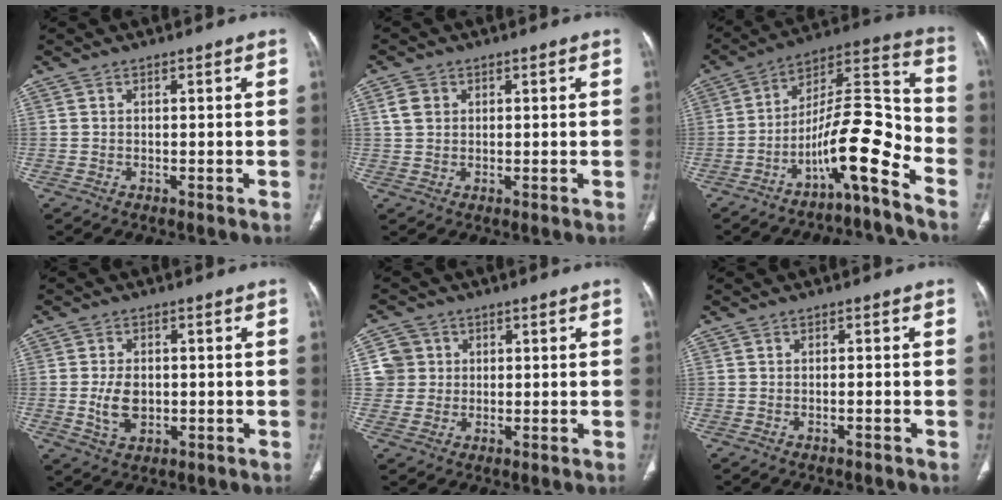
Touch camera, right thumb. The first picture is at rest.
{"total": 3.2, "force": [0.9, 2.6, 1.6], "torque": [-0.022, 0.004, 0.019]}
{"total": 14.6, "force": [-8.2, 3.1, 11.7], "torque": [-0.189, 0.101, -0.140]}
{"total": 5.9, "force": [-0.7, 3.9, 4.4], "torque": [-0.073, -0.001, -0.006]}
{"total": 5.1, "force": [1.0, 5.0, 0.4], "torque": [0.024, 0.003, 0.018]}
{"total": 0.8, "force": [-0.6, 0.0, 0.5], "torque": [-0.016, 0.008, -0.006]}